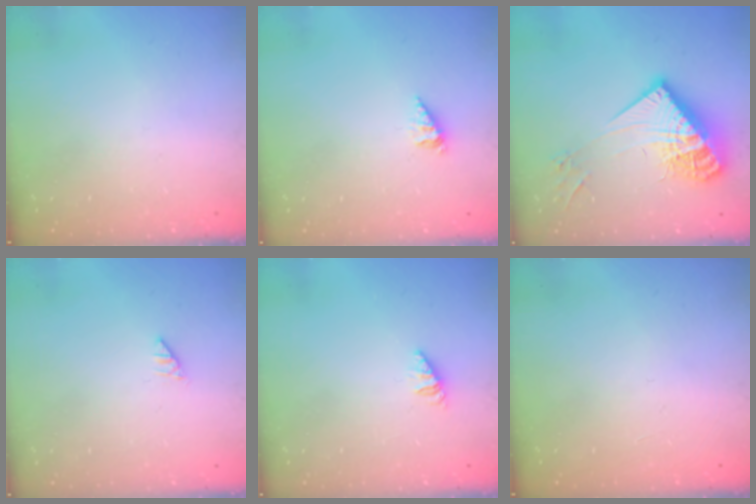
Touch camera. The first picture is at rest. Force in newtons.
{"total": 2.1, "press": 2.1, "slide": 0.3}
{"total": 17.7, "press": 17.7, "slide": 1.5}
{"total": 0.0}
{"total": 1.2, "press": 1.2, "slide": 0.3}
{"total": 0.0}